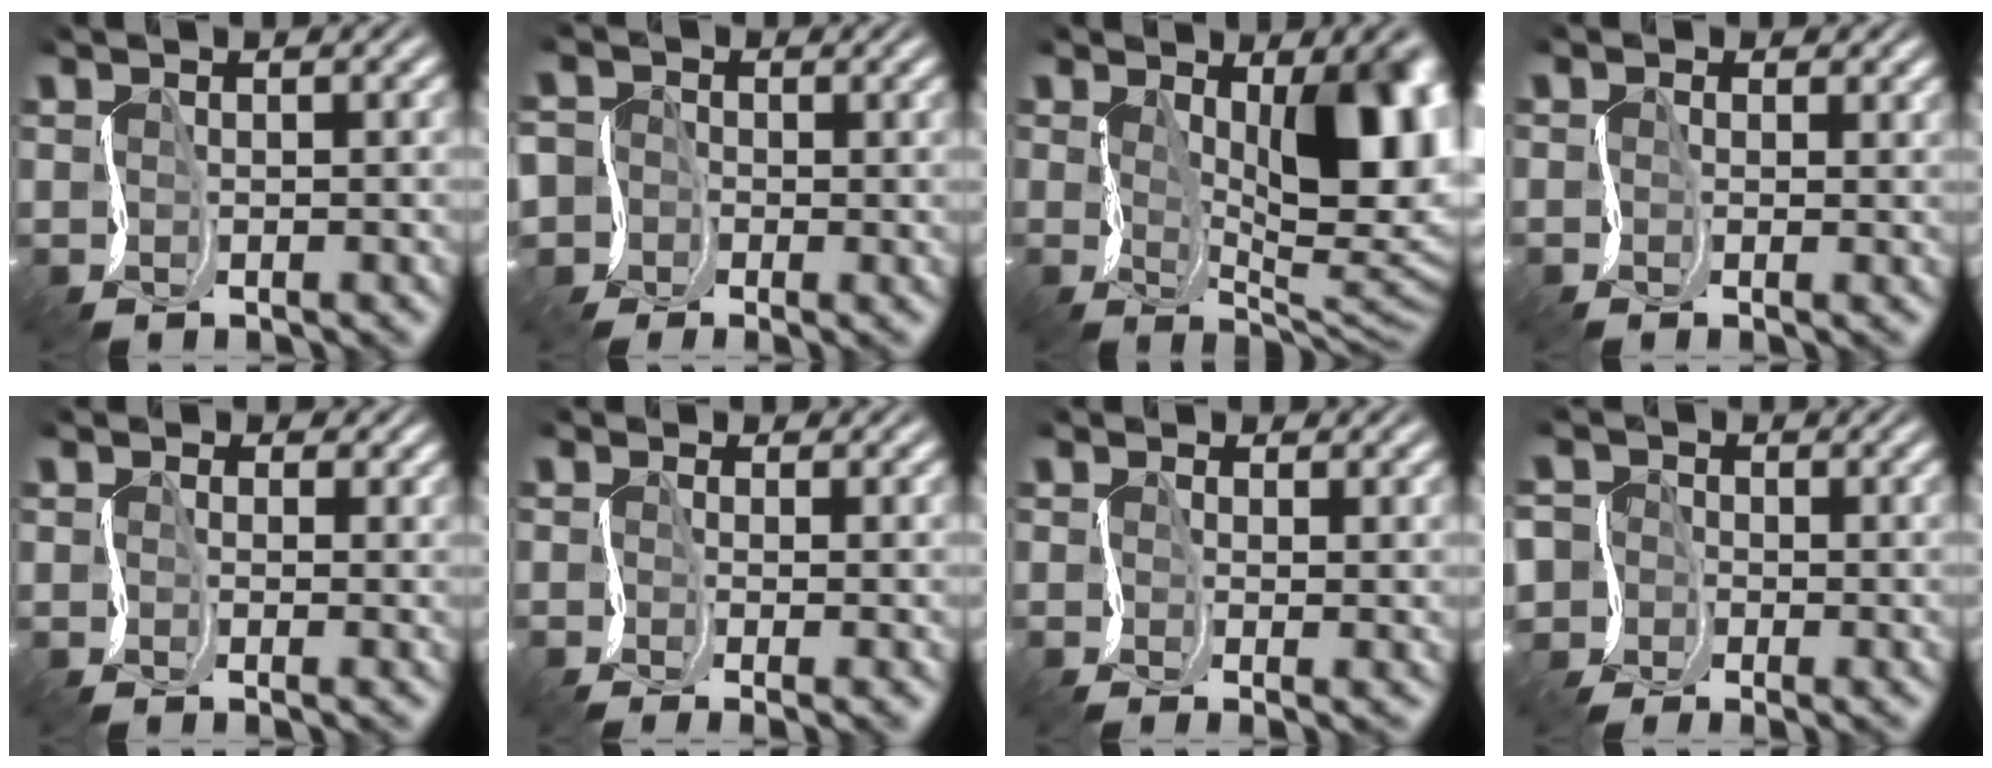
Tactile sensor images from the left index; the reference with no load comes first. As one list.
[{"total": 4.8, "force": [-2.1, 4.3, -0.2], "torque": [-0.011, 0.005, -0.086]}, {"total": 8.9, "force": [1.2, 3.5, 8.1], "torque": [-0.102, -0.015, 0.013]}, {"total": 1.5, "force": [-0.1, -0.6, -1.4], "torque": [0.024, -0.009, -0.008]}, {"total": 1.4, "force": [-0.1, -0.2, -1.4], "torque": [0.022, -0.011, -0.012]}, {"total": 2.0, "force": [-0.9, -1.5, -1.0], "torque": [0.022, -0.013, -0.027]}, {"total": 1.9, "force": [-0.3, -1.2, -1.4], "torque": [0.026, -0.009, -0.011]}, {"total": 4.7, "force": [-1.3, 4.5, 0.1], "torque": [-0.015, 0.013, -0.068]}]